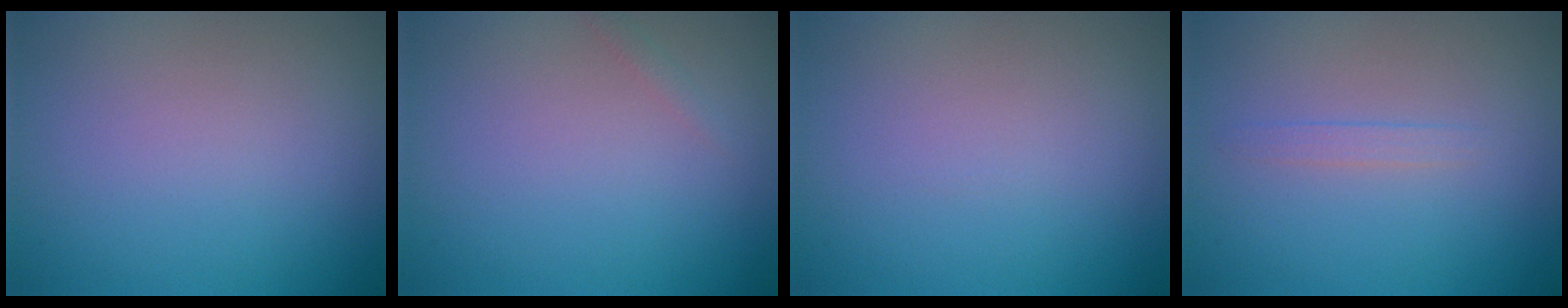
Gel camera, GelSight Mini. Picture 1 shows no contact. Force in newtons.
{"total": 0.6, "press": 0.6, "slide": 0.0}
{"total": 0.0}
{"total": 0.8, "press": 0.8, "slide": 0.2}